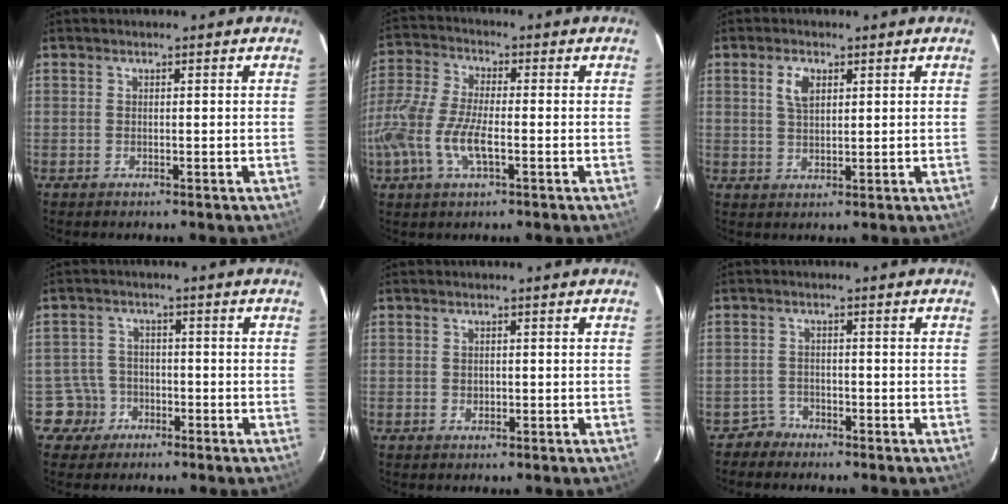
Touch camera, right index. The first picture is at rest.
{"total": 12.1, "force": [-3.4, 4.5, 10.7], "torque": [-0.240, -0.004, -0.071]}
{"total": 4.0, "force": [1.6, 2.2, 2.9], "torque": [-0.055, 0.007, 0.031]}
{"total": 4.3, "force": [-1.9, 3.9, -0.3], "torque": [0.002, 0.018, -0.032]}
{"total": 1.2, "force": [0.0, 1.0, 0.6], "torque": [-0.008, 0.003, 0.001]}
{"total": 1.9, "force": [-1.4, 1.1, -0.7], "torque": [0.011, 0.010, -0.026]}